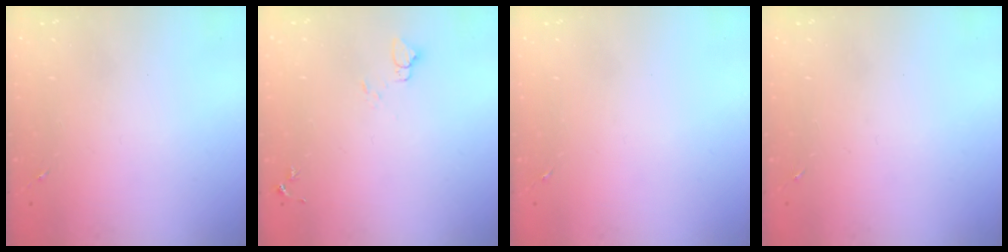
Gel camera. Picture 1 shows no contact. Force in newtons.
{"total": 3.9, "press": 3.9, "slide": 0.4}
{"total": 0.0}
{"total": 0.0}